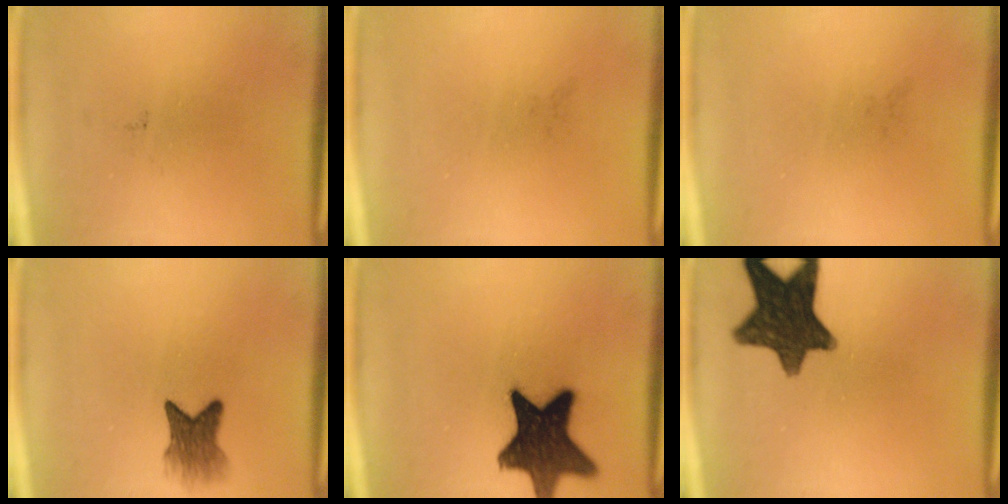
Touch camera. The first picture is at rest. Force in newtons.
{"total": 0.0}
{"total": 0.0}
{"total": 4.8}
{"total": 16.1}
{"total": 13.3}